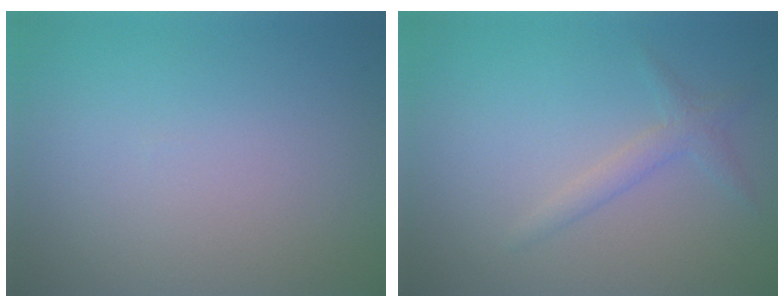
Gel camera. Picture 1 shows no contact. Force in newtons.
{"total": 1.6, "press": 1.6, "slide": 0.0}